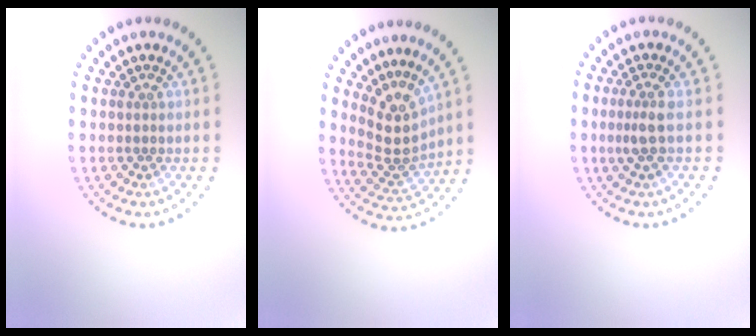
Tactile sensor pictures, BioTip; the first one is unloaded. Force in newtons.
{"total": 3.4, "press": 2.4, "slide": 2.3}
{"total": 1.7, "press": 1.3, "slide": 1.1}